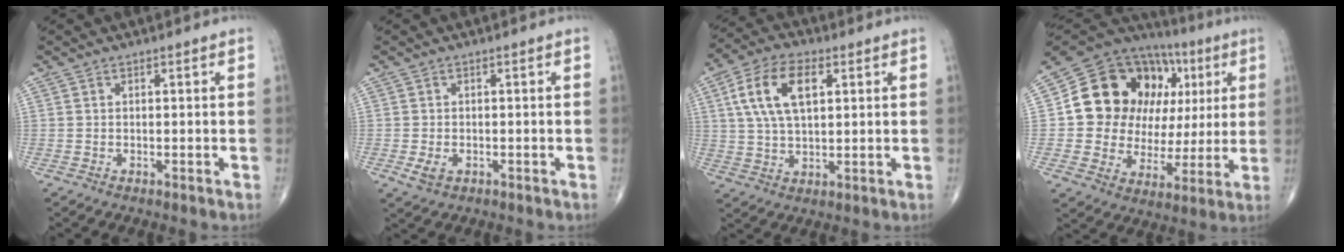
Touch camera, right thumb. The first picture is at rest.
{"total": 2.5, "force": [-0.8, 1.7, 1.7], "torque": [-0.032, -0.003, -0.011]}
{"total": 12.1, "force": [3.6, 6.3, 9.7], "torque": [-0.185, 0.006, 0.067]}
{"total": 23.6, "force": [5.1, 17.8, 14.5], "torque": [-0.164, 0.036, 0.093]}